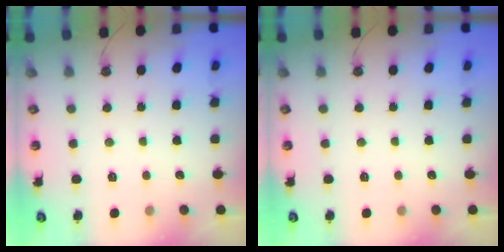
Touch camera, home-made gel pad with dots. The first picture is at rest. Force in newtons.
{"total": 0.0}